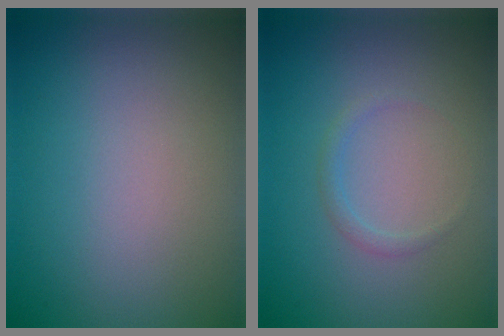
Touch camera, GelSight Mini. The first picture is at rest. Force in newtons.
{"total": 0.8, "press": 0.8, "slide": 0.0}